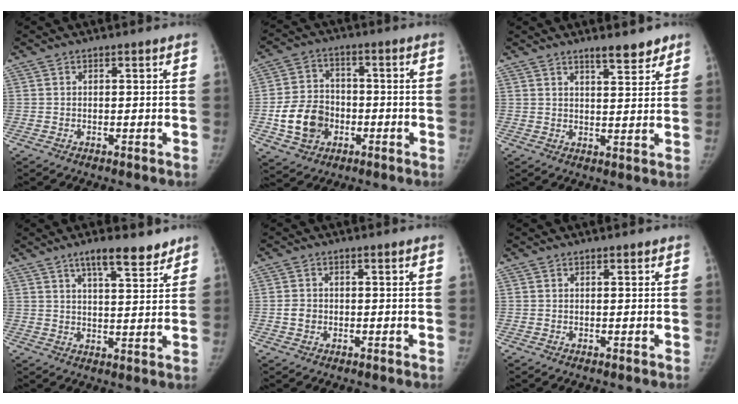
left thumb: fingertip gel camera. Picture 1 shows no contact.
{"total": 11.0, "force": [-3.1, 8.9, 5.6], "torque": [-0.077, 0.019, -0.054]}
{"total": 5.3, "force": [4.2, 1.4, 3.0], "torque": [-0.023, -0.030, 0.063]}
{"total": 8.5, "force": [6.2, 2.3, 5.3], "torque": [-0.057, -0.036, 0.097]}
{"total": 2.2, "force": [-0.4, 1.9, 0.9], "torque": [-0.007, 0.005, -0.007]}
{"total": 0.0}